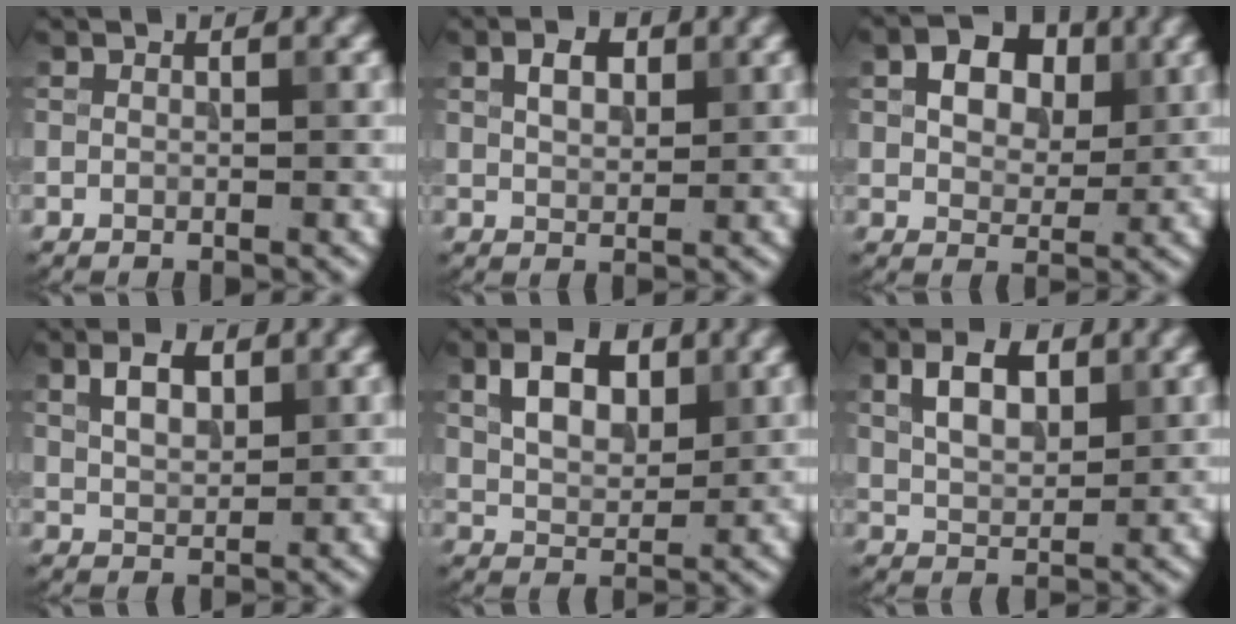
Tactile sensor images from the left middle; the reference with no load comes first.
{"total": 2.4, "force": [1.0, 1.4, 1.7], "torque": [-0.033, 0.005, 0.020]}
{"total": 4.9, "force": [1.6, 3.4, 3.2], "torque": [-0.054, 0.005, 0.020]}
{"total": 3.2, "force": [1.4, 1.7, 2.2], "torque": [-0.045, 0.004, 0.028]}
{"total": 4.9, "force": [1.9, 2.9, 3.5], "torque": [-0.063, 0.005, 0.032]}
{"total": 4.4, "force": [1.7, 2.5, 3.2], "torque": [-0.061, 0.005, 0.031]}